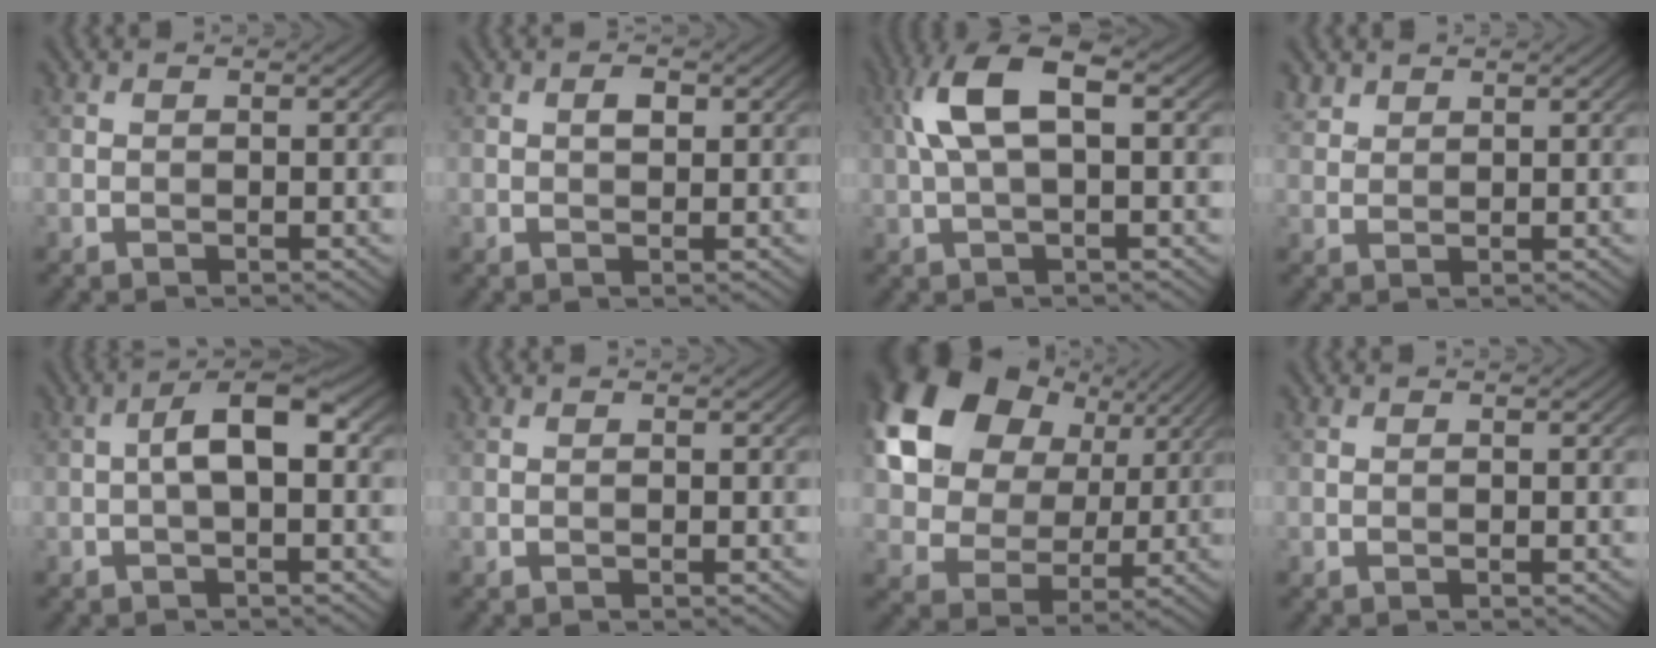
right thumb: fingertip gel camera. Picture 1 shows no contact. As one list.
[{"total": 1.4, "force": [0.3, 0.8, 1.1], "torque": [-0.019, 0.001, 0.004]}, {"total": 8.3, "force": [1.7, 3.2, 7.5], "torque": [-0.165, 0.021, 0.023]}, {"total": 1.9, "force": [1.6, 1.0, 0.5], "torque": [-0.018, 0.003, 0.037]}, {"total": 4.9, "force": [0.0, 1.7, 4.6], "torque": [-0.083, 0.015, -0.006]}, {"total": 0.0}, {"total": 16.8, "force": [6.9, 12.1, 9.4], "torque": [-0.218, 0.030, 0.128]}, {"total": 0.0}]